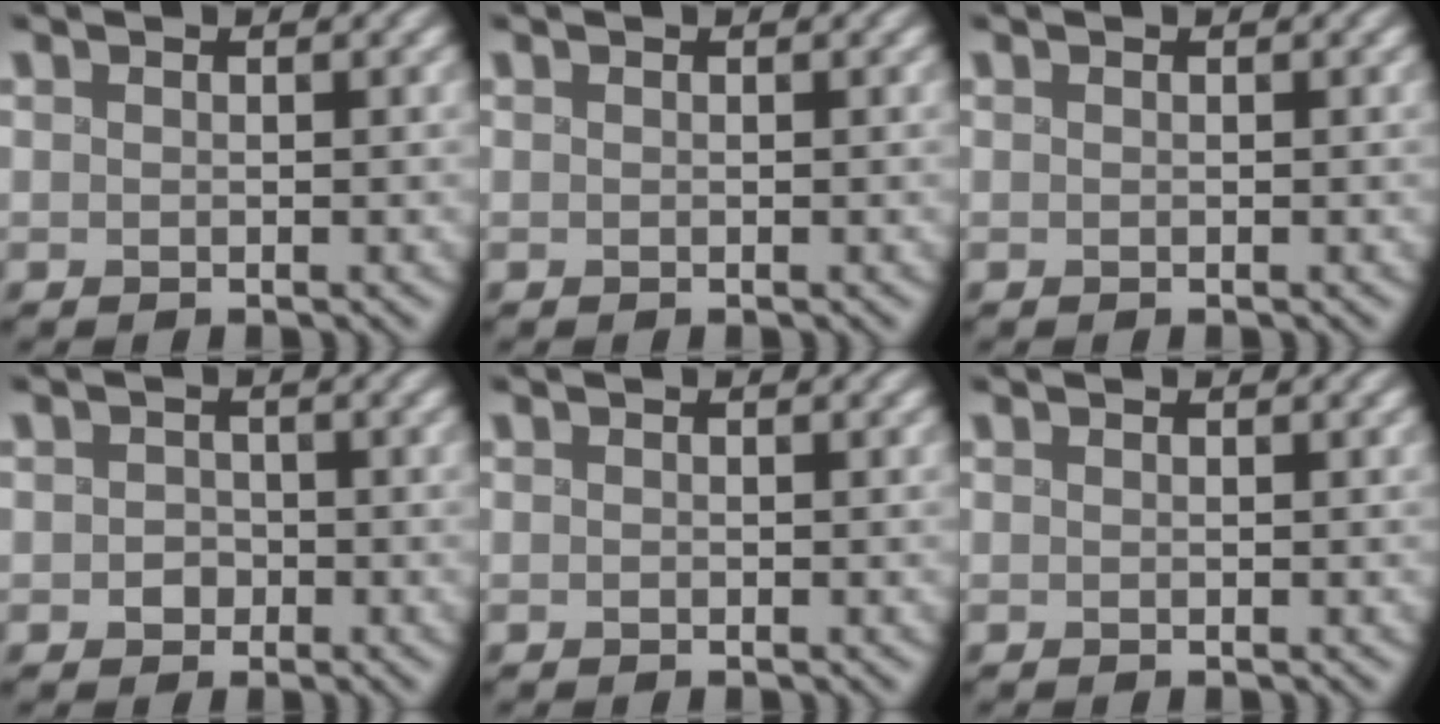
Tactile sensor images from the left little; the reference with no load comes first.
{"total": 0.0}
{"total": 0.0}
{"total": 1.7, "force": [-0.8, 1.3, 0.7], "torque": [-0.009, -0.002, -0.017]}
{"total": 0.0}
{"total": 0.0}